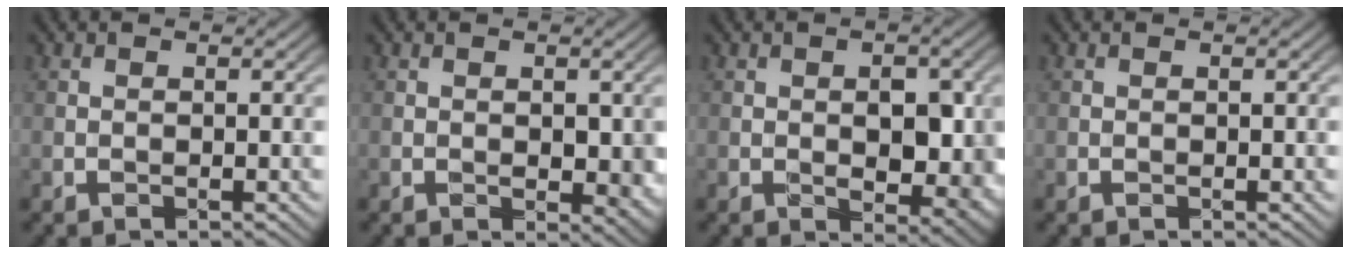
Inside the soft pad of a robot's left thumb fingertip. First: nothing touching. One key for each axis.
{"total": 3.2, "fx": -0.1, "fy": 1.9, "fz": 2.6, "tx": -0.031, "ty": -0.008, "tz": 0.003}
{"total": 5.7, "fx": -0.1, "fy": 3.5, "fz": 4.5, "tx": -0.059, "ty": -0.010, "tz": 0.005}
{"total": 0.0}